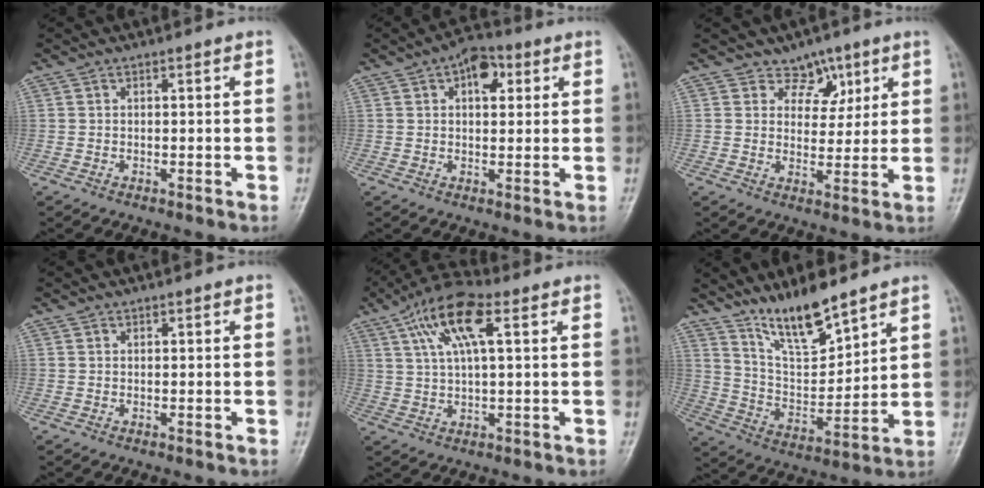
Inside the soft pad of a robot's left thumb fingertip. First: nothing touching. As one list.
[{"total": 6.9, "force": [2.6, 4.0, 4.9], "torque": [-0.047, 0.004, 0.032]}, {"total": 5.1, "force": [3.3, 3.8, 1.1], "torque": [0.020, -0.018, 0.052]}, {"total": 0.0}, {"total": 11.0, "force": [4.4, 3.6, 9.4], "torque": [-0.182, 0.011, 0.078]}, {"total": 11.9, "force": [9.5, 3.0, 6.6], "torque": [-0.098, -0.072, 0.186]}]